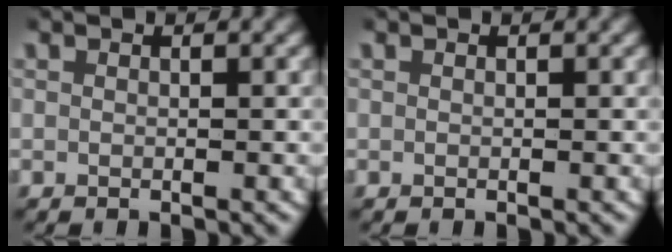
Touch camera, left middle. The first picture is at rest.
{"total": 0.0}